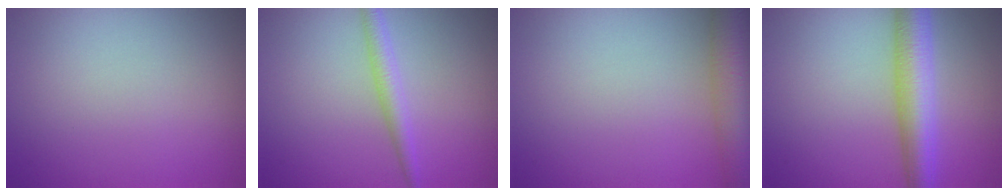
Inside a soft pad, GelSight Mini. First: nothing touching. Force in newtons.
{"total": 2.2, "press": 2.2, "slide": 0.1}
{"total": 6.9, "press": 6.9, "slide": 0.2}
{"total": 5.8, "press": 5.8, "slide": 0.2}